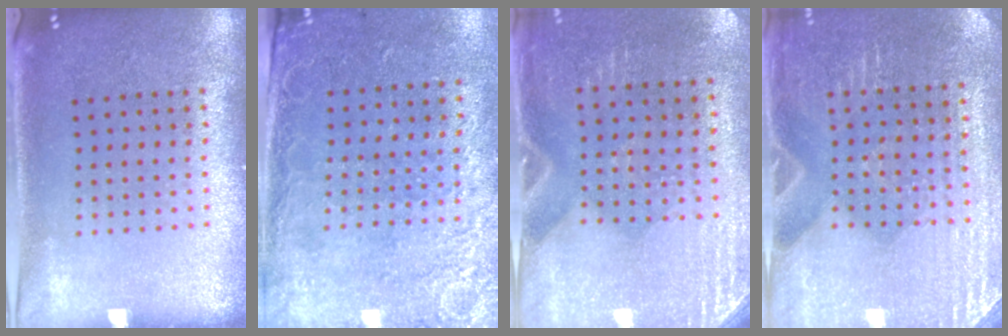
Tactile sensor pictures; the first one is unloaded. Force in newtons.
{"total": 2.7, "press": 2.0, "slide": 1.8}
{"total": 2.8, "press": 2.5, "slide": 1.3}
{"total": 3.0, "press": 2.9, "slide": 0.2}